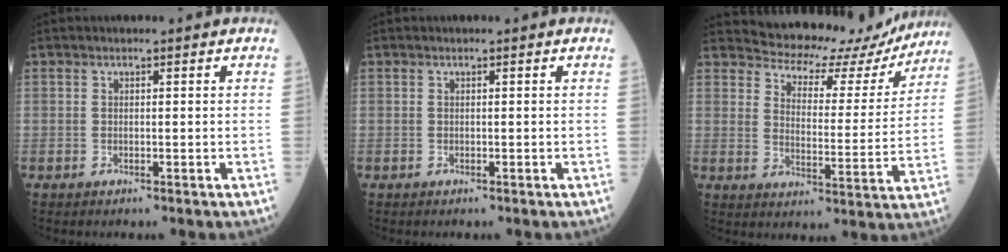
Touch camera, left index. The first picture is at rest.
{"total": 0.0}
{"total": 15.3, "force": [14.3, 5.0, 2.4], "torque": [-0.011, -0.017, 0.168]}